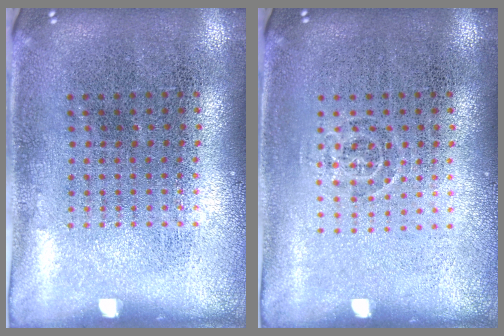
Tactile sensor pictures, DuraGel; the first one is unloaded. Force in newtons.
{"total": 0.8, "press": 0.5, "slide": 0.6}